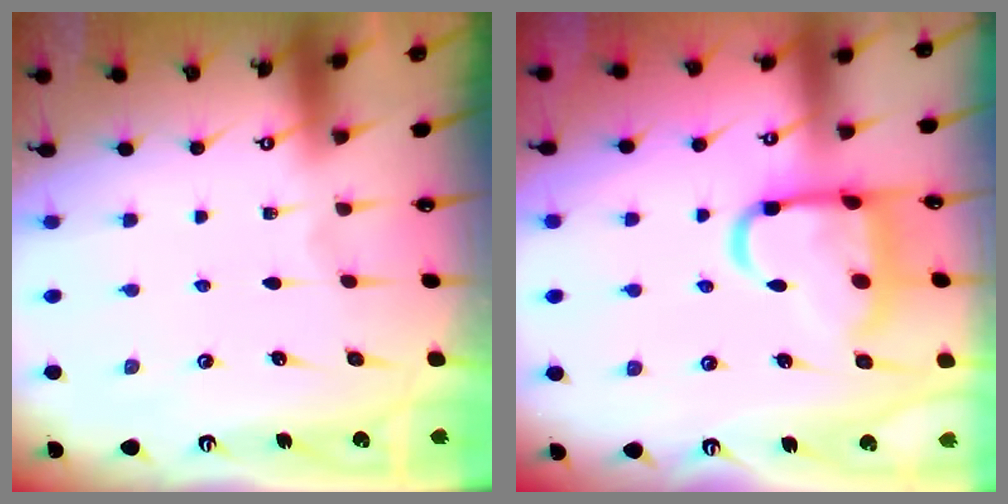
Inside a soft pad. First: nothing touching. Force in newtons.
{"total": 15.0, "press": 15.0, "slide": 1.3}